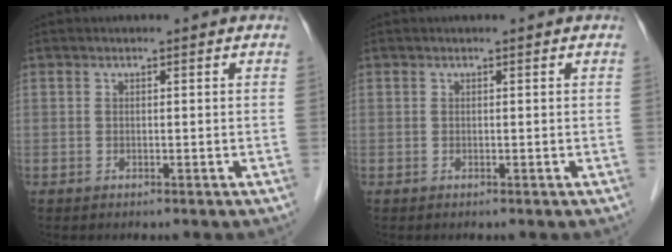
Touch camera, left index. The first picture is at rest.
{"total": 0.0}